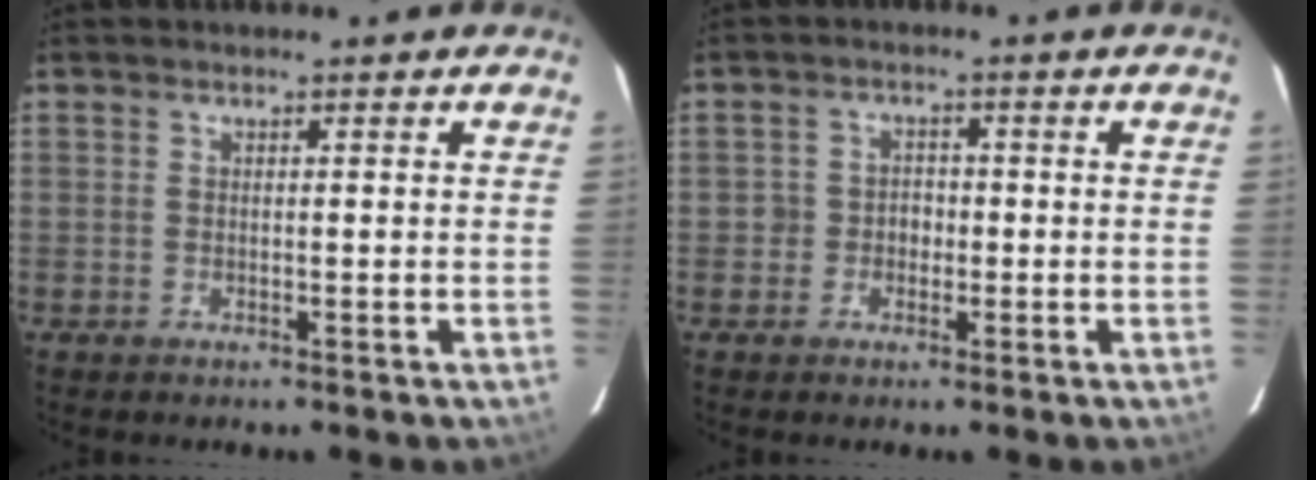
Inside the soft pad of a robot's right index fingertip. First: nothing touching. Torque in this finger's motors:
{"motor_torque": [0.05, 0.05, 0.02, 0.02]}